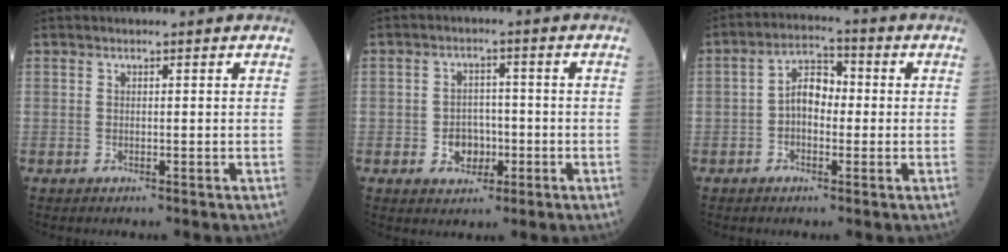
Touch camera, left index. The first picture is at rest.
{"total": 4.6, "force": [-1.4, 3.5, 2.6], "torque": [-0.042, 0.010, -0.020]}
{"total": 5.7, "force": [-0.6, 3.3, 4.6], "torque": [-0.085, 0.026, -0.017]}